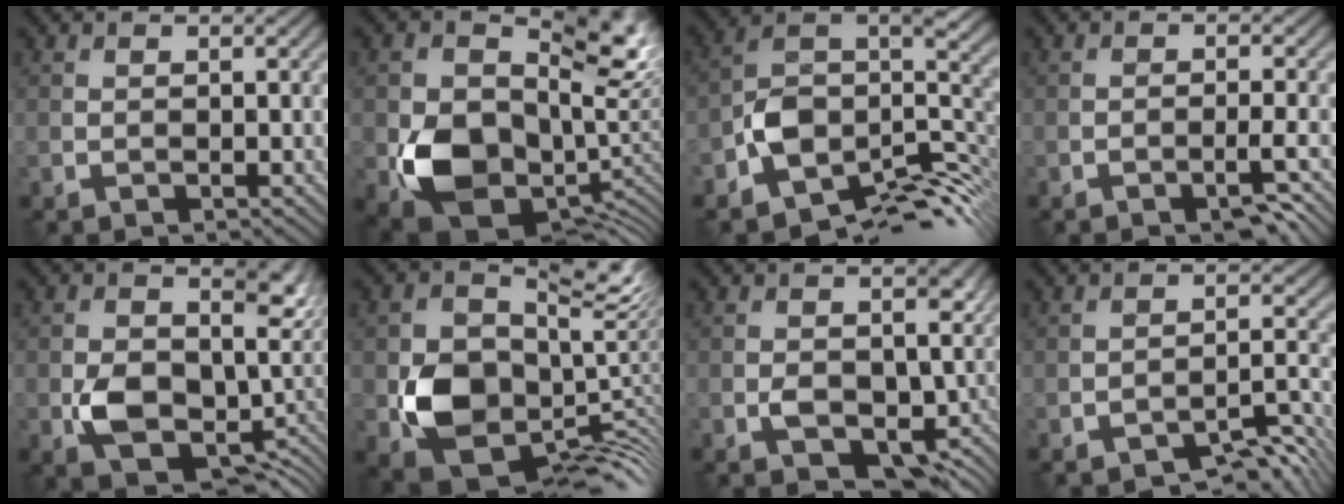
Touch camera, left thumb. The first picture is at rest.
{"total": 15.0, "force": [0.5, 11.3, 9.9], "torque": [-0.166, -0.047, 0.020]}
{"total": 11.8, "force": [-5.1, 6.7, 8.2], "torque": [-0.148, -0.009, -0.095]}
{"total": 3.2, "force": [-2.0, 0.3, 2.5], "torque": [-0.040, 0.008, -0.035]}
{"total": 8.6, "force": [-0.5, 6.2, 5.9], "torque": [-0.101, -0.030, 0.003]}
{"total": 11.3, "force": [0.1, 8.8, 7.0], "torque": [-0.120, -0.042, 0.008]}
{"total": 6.0, "force": [-1.9, 3.9, 4.1], "torque": [-0.056, -0.021, -0.028]}
{"total": 4.7, "force": [-3.7, 1.4, 2.6], "torque": [-0.030, 0.007, -0.055]}